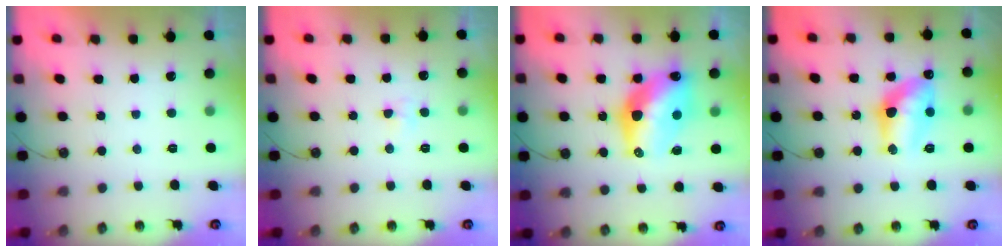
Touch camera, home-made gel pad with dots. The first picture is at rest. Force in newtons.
{"total": 2.9, "press": 2.8, "slide": 0.5}
{"total": 14.6, "press": 14.6, "slide": 1.1}
{"total": 13.2, "press": 13.2, "slide": 1.0}